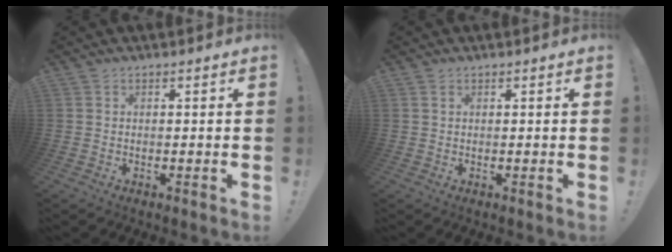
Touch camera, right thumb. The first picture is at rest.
{"total": 0.6, "force": [0.4, 0.4, 0.4], "torque": [-0.006, 0.000, 0.006]}